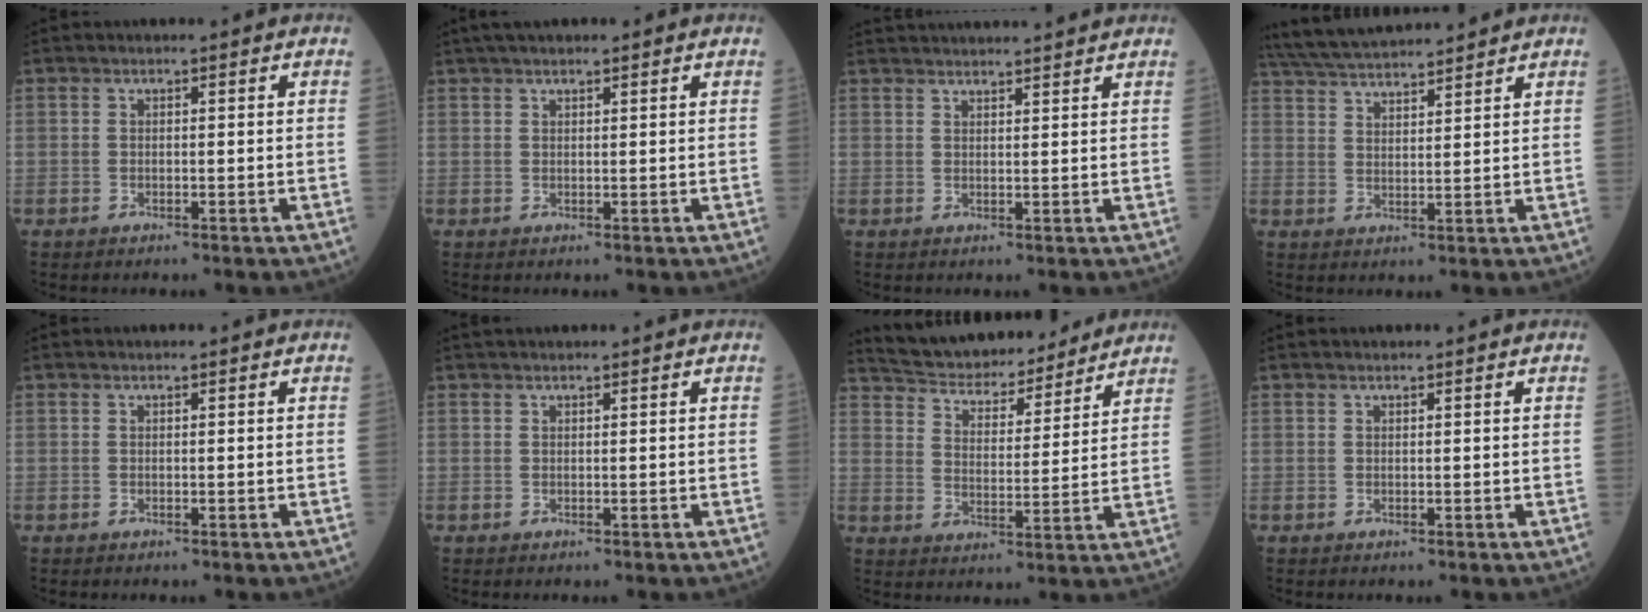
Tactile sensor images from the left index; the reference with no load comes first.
{"total": 3.9, "force": [3.1, 0.8, 2.3], "torque": [-0.034, 0.030, 0.050]}
{"total": 10.2, "force": [9.8, 0.3, 3.1], "torque": [-0.045, 0.029, 0.128]}
{"total": 11.2, "force": [10.5, 0.6, 3.8], "torque": [-0.079, 0.032, 0.178]}
{"total": 0.0}
{"total": 2.0, "force": [1.8, -0.1, 0.9], "torque": [-0.005, 0.030, 0.033]}
{"total": 16.9, "force": [15.6, 3.9, 5.2], "torque": [-0.081, 0.016, 0.239]}
{"total": 0.8, "force": [0.7, 0.0, 0.3], "torque": [-0.004, 0.018, 0.015]}